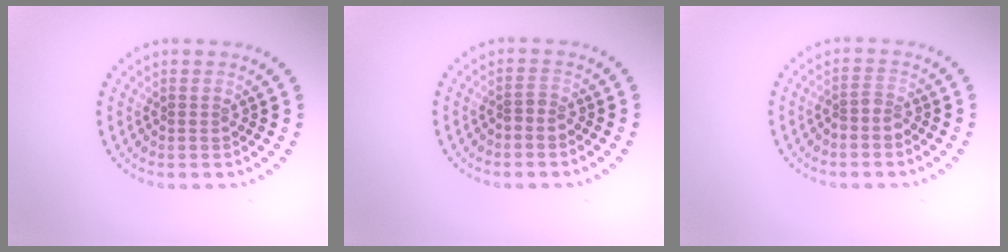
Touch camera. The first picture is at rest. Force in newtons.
{"total": 1.0, "press": 0.7, "slide": 0.7}
{"total": 1.5, "press": 1.1, "slide": 1.0}